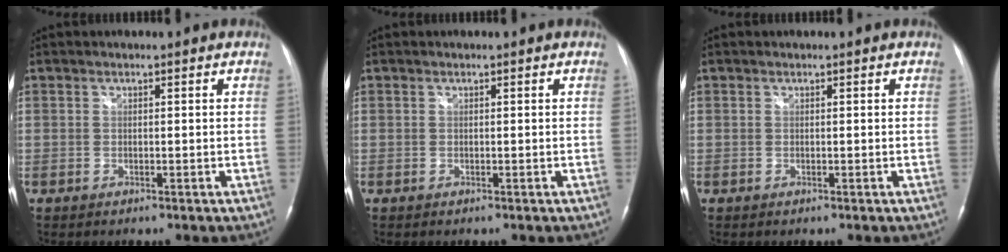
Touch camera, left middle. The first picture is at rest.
{"total": 0.0}
{"total": 0.0}